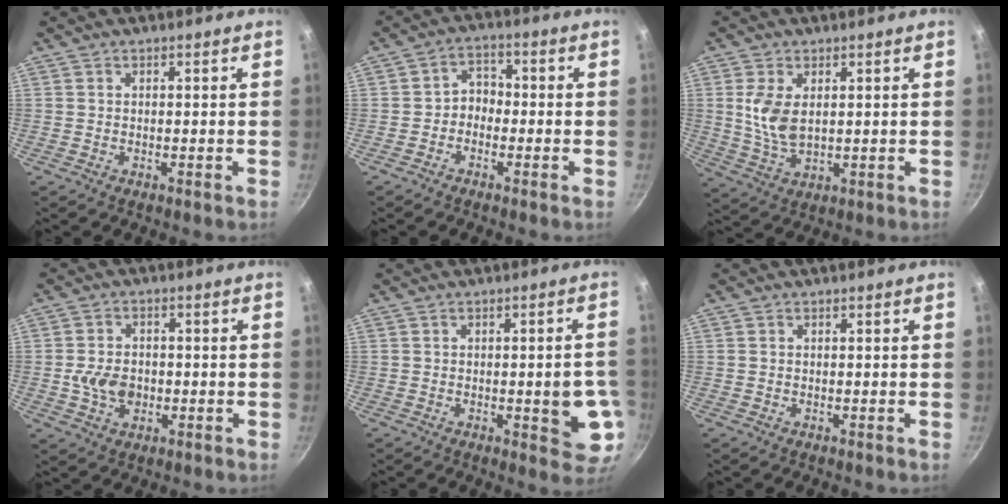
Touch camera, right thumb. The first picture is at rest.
{"total": 3.9, "force": [-1.4, 3.1, 2.0], "torque": [-0.008, 0.026, -0.032]}
{"total": 7.5, "force": [1.5, 4.2, 6.0], "torque": [-0.120, -0.014, 0.035]}
{"total": 6.6, "force": [-1.0, 4.9, 4.2], "torque": [-0.061, 0.007, -0.017]}
{"total": 8.7, "force": [-1.5, 3.1, 8.0], "torque": [-0.079, 0.002, -0.015]}
{"total": 0.0}